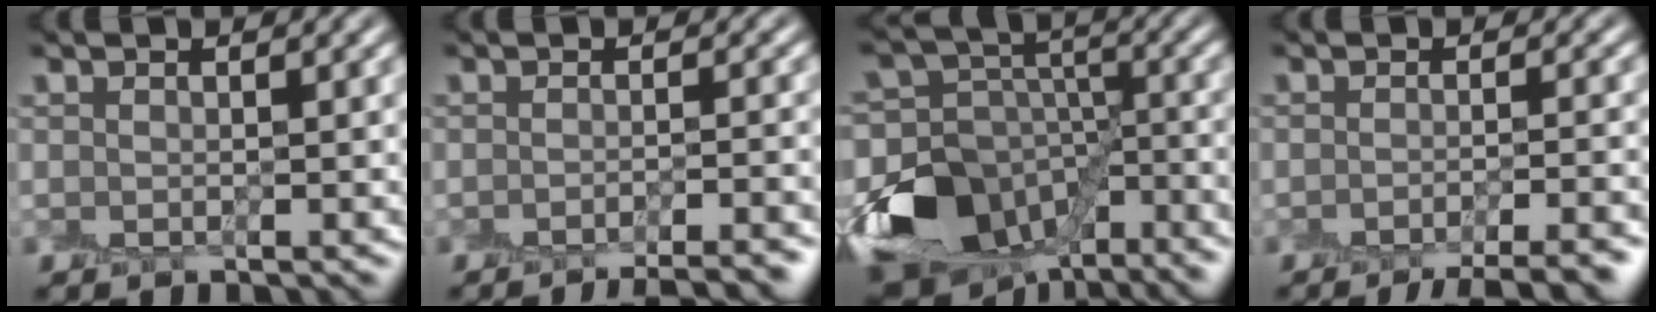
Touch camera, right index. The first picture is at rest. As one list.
[{"total": 5.9, "force": [-5.1, 1.2, 2.6], "torque": [-0.019, 0.004, -0.052]}, {"total": 13.7, "force": [-8.2, 8.8, 6.5], "torque": [-0.153, 0.007, -0.135]}, {"total": 7.1, "force": [-5.8, 1.8, 3.8], "torque": [-0.037, -0.005, -0.063]}]